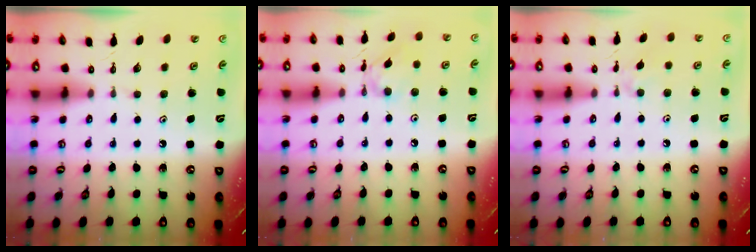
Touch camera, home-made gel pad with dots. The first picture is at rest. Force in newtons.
{"total": 5.8, "press": 5.8, "slide": 0.3}
{"total": 3.6, "press": 3.6, "slide": 0.5}